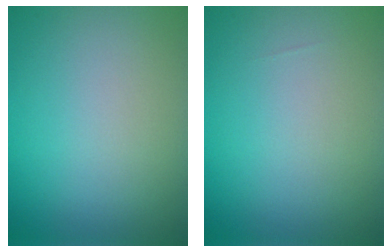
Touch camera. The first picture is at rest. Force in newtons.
{"total": 0.0}